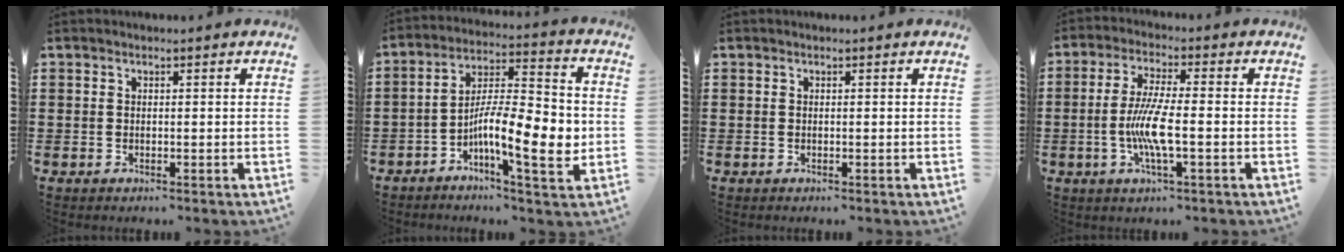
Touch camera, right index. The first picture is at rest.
{"total": 11.7, "force": [-3.1, 3.1, 10.8], "torque": [-0.195, -0.002, -0.053]}
{"total": 0.0}
{"total": 7.2, "force": [-1.6, 1.1, 6.9], "torque": [-0.147, -0.012, -0.038]}